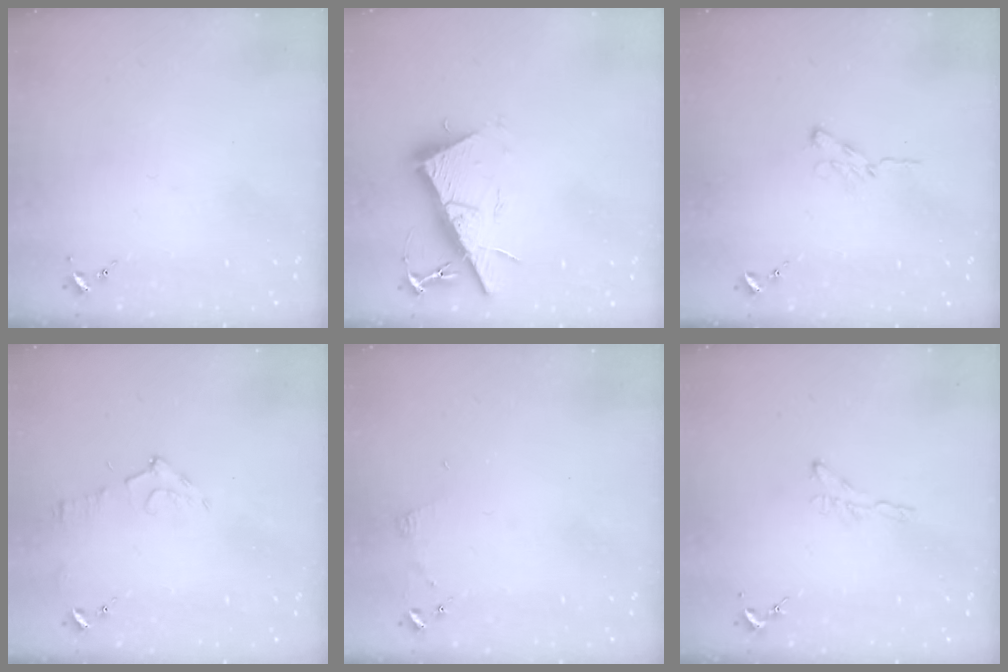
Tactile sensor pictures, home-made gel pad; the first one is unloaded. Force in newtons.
{"total": 14.3, "press": 14.3, "slide": 0.4}
{"total": 4.4, "press": 4.4, "slide": 0.5}
{"total": 7.4, "press": 7.4, "slide": 0.7}
{"total": 3.6, "press": 3.6, "slide": 0.4}
{"total": 4.2, "press": 4.2, "slide": 0.5}